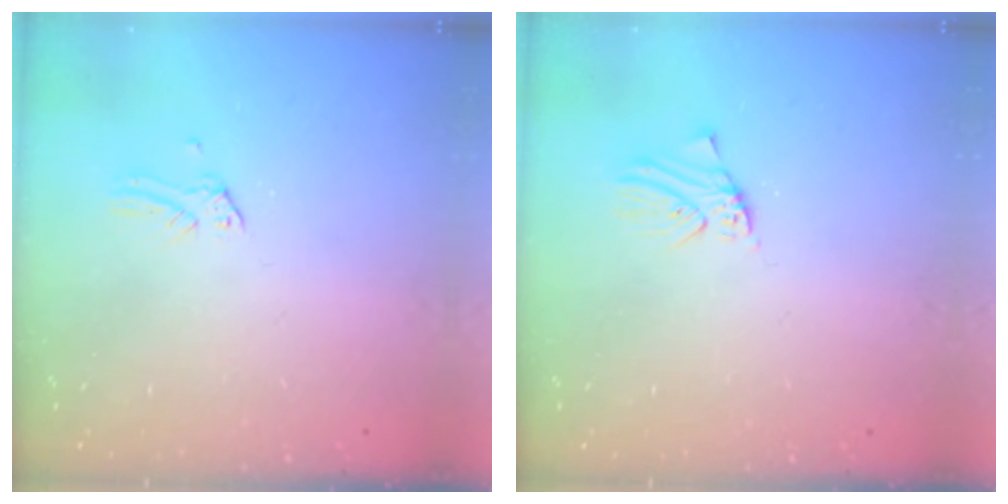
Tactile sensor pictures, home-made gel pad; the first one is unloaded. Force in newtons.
{"total": 1.2, "press": 1.1, "slide": 0.1}